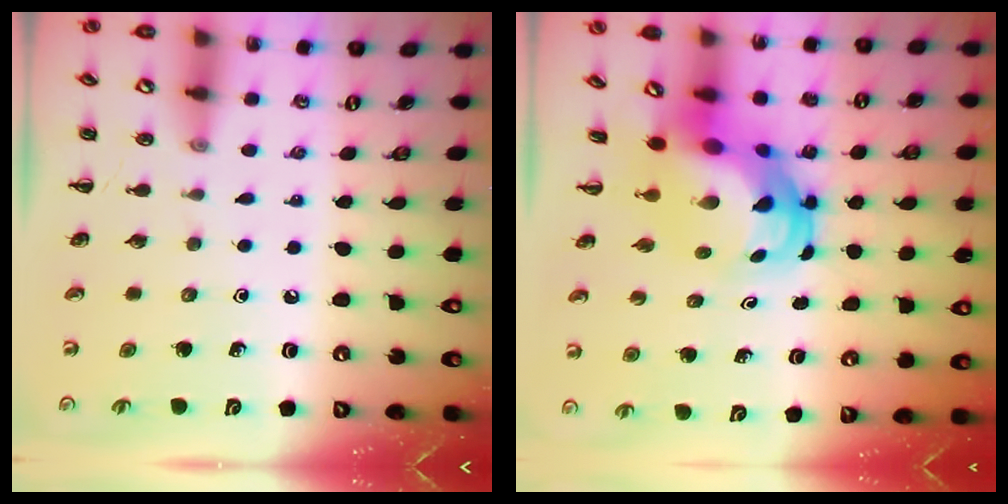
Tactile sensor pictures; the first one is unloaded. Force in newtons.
{"total": 7.4, "press": 7.0, "slide": 2.2}